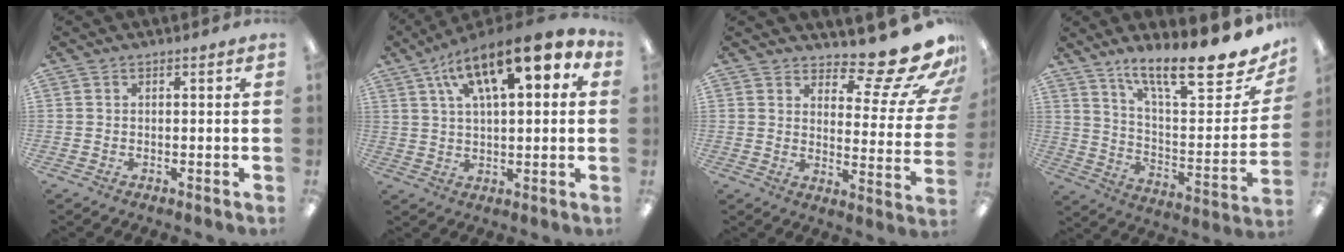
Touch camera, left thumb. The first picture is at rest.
{"total": 17.2, "force": [8.8, 6.4, 13.4], "torque": [-0.216, -0.029, 0.143]}
{"total": 14.6, "force": [11.7, 4.0, 7.9], "torque": [-0.103, -0.100, 0.191]}
{"total": 16.8, "force": [13.1, 3.5, 9.9], "torque": [-0.153, -0.105, 0.217]}